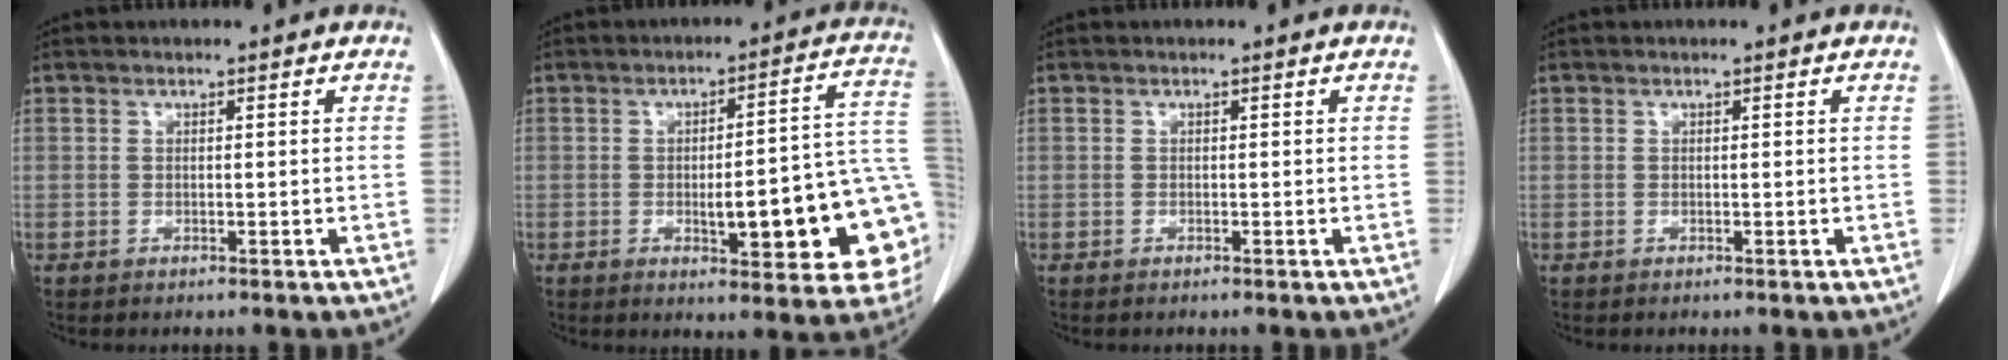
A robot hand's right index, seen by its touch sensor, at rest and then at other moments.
{"total": 17.0, "force": [-3.7, 3.4, 16.3], "torque": [-0.127, 0.032, -0.034]}
{"total": 0.0}
{"total": 0.0}